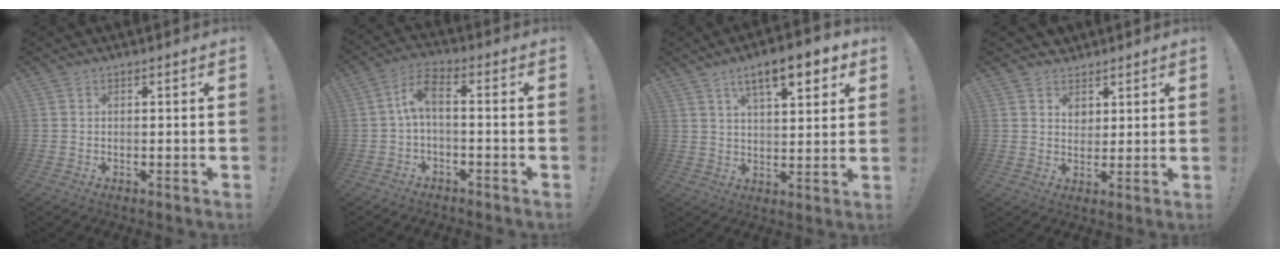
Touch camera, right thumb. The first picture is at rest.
{"total": 6.9, "force": [-0.3, 2.3, 6.4], "torque": [-0.131, 0.002, -0.006]}
{"total": 11.3, "force": [6.1, 3.4, 8.8], "torque": [-0.135, -0.022, 0.099]}
{"total": 5.2, "force": [2.5, 4.5, 0.8], "torque": [-0.003, -0.019, 0.047]}